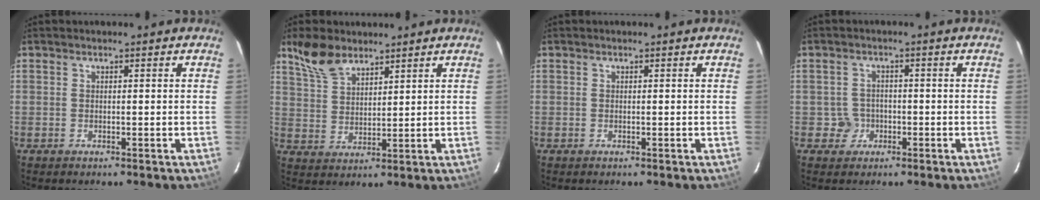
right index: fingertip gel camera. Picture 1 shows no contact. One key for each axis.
{"total": 7.8, "fx": 6.0, "fy": 3.5, "fz": 3.6, "tx": -0.075, "ty": 0.018, "tz": 0.123}
{"total": 0.0}
{"total": 3.1, "fx": -1.0, "fy": 2.9, "fz": 0.1, "tx": -0.006, "ty": 0.010, "tz": -0.015}